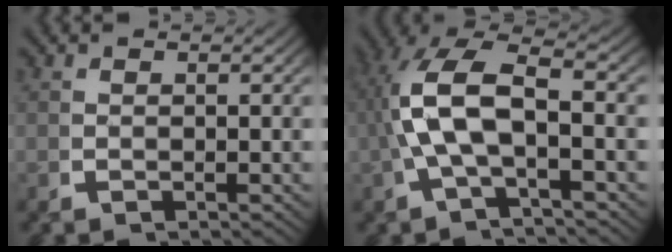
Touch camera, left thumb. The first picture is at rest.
{"total": 8.4, "force": [0.1, 4.2, 7.3], "torque": [-0.165, -0.011, 0.005]}